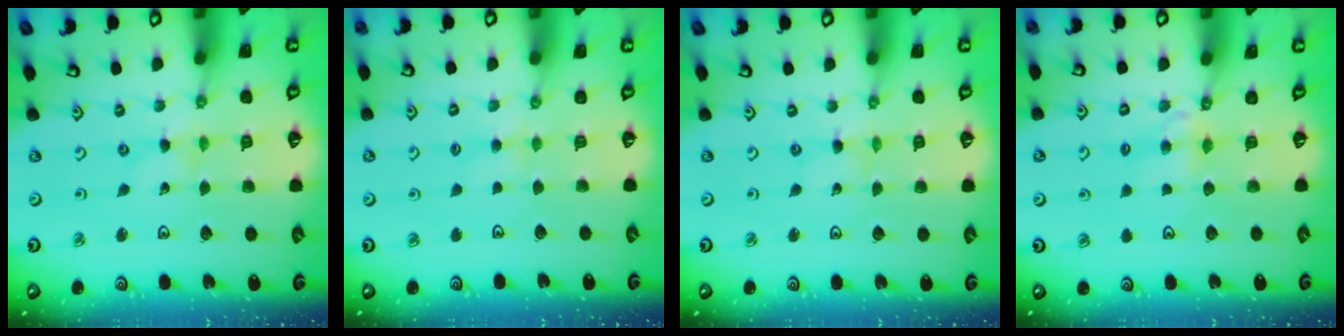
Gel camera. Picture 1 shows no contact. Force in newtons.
{"total": 2.8, "press": 2.7, "slide": 0.5}
{"total": 0.6, "press": 0.6, "slide": 0.1}
{"total": 4.5, "press": 4.5, "slide": 0.5}